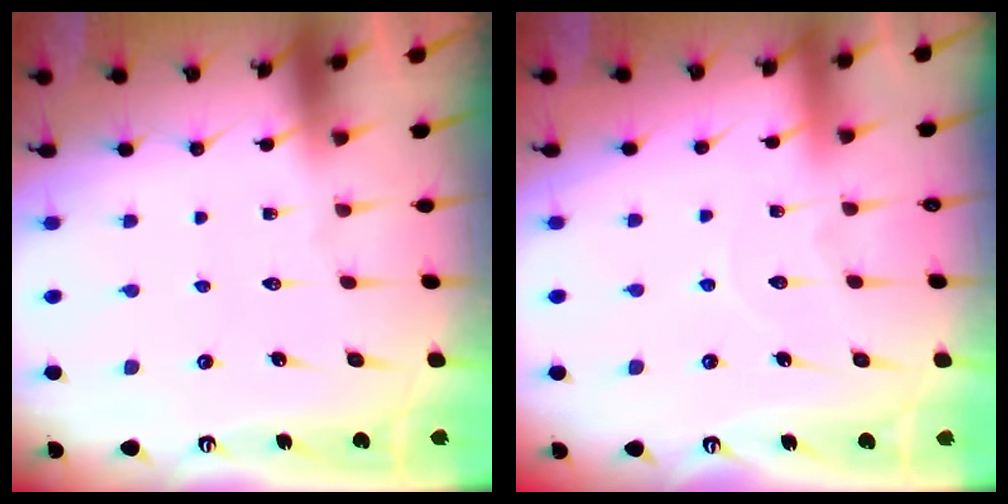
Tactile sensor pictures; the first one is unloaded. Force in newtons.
{"total": 5.2, "press": 5.2, "slide": 0.3}